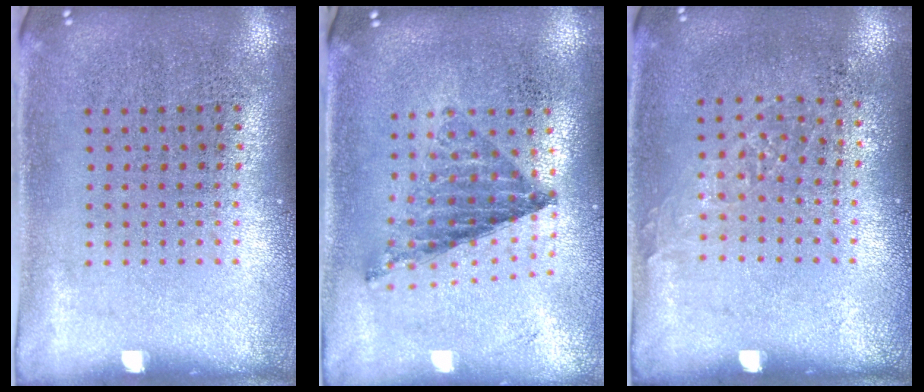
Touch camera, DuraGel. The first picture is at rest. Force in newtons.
{"total": 0.8, "press": 0.8, "slide": 0.0}
{"total": 0.9, "press": 0.8, "slide": 0.4}